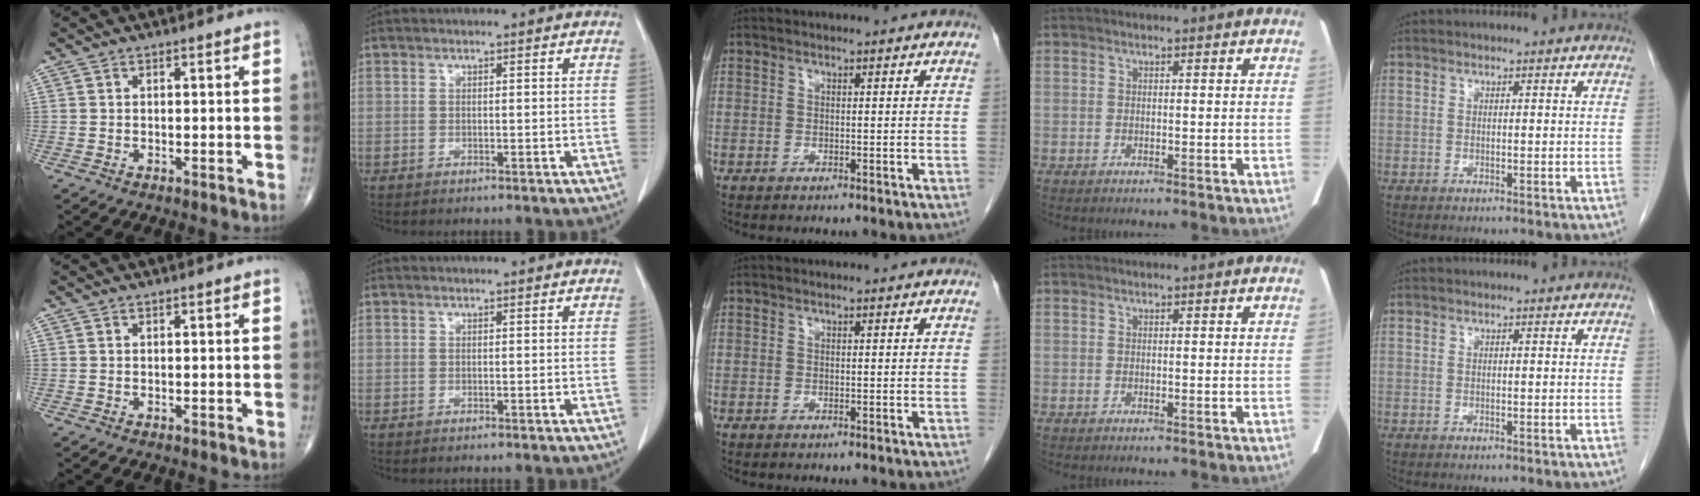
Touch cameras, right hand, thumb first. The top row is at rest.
{}